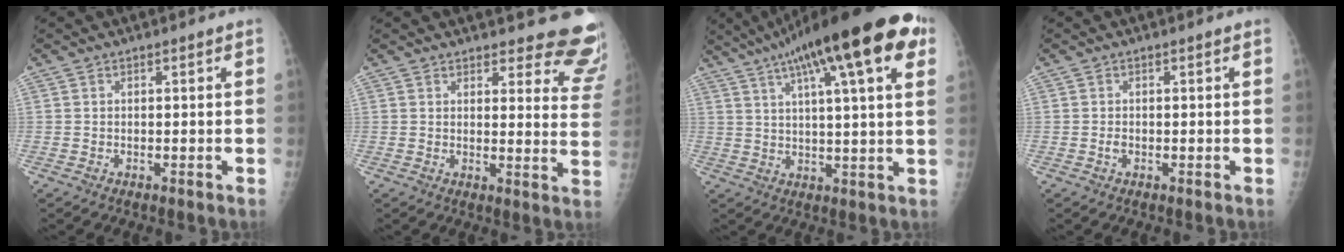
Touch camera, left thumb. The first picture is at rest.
{"total": 13.1, "force": [12.2, 3.4, 3.2], "torque": [0.015, -0.104, 0.108]}
{"total": 24.1, "force": [12.1, 5.4, 20.2], "torque": [-0.306, 0.009, 0.177]}
{"total": 0.7, "force": [-0.2, 0.4, 0.6], "torque": [-0.008, 0.002, -0.002]}